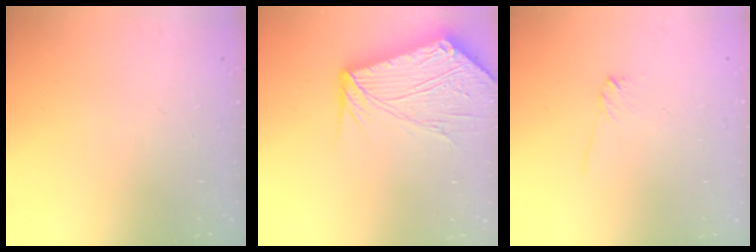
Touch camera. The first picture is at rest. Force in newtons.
{"total": 16.8, "press": 16.7, "slide": 2.1}
{"total": 3.6, "press": 3.5, "slide": 0.5}